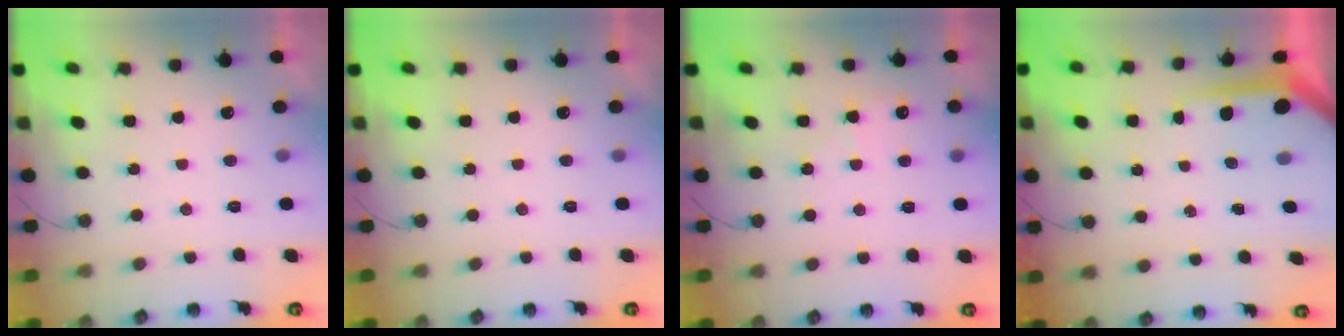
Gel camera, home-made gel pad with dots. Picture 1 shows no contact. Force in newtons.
{"total": 0.0}
{"total": 5.3, "press": 5.2, "slide": 0.7}
{"total": 6.6, "press": 6.6, "slide": 0.5}